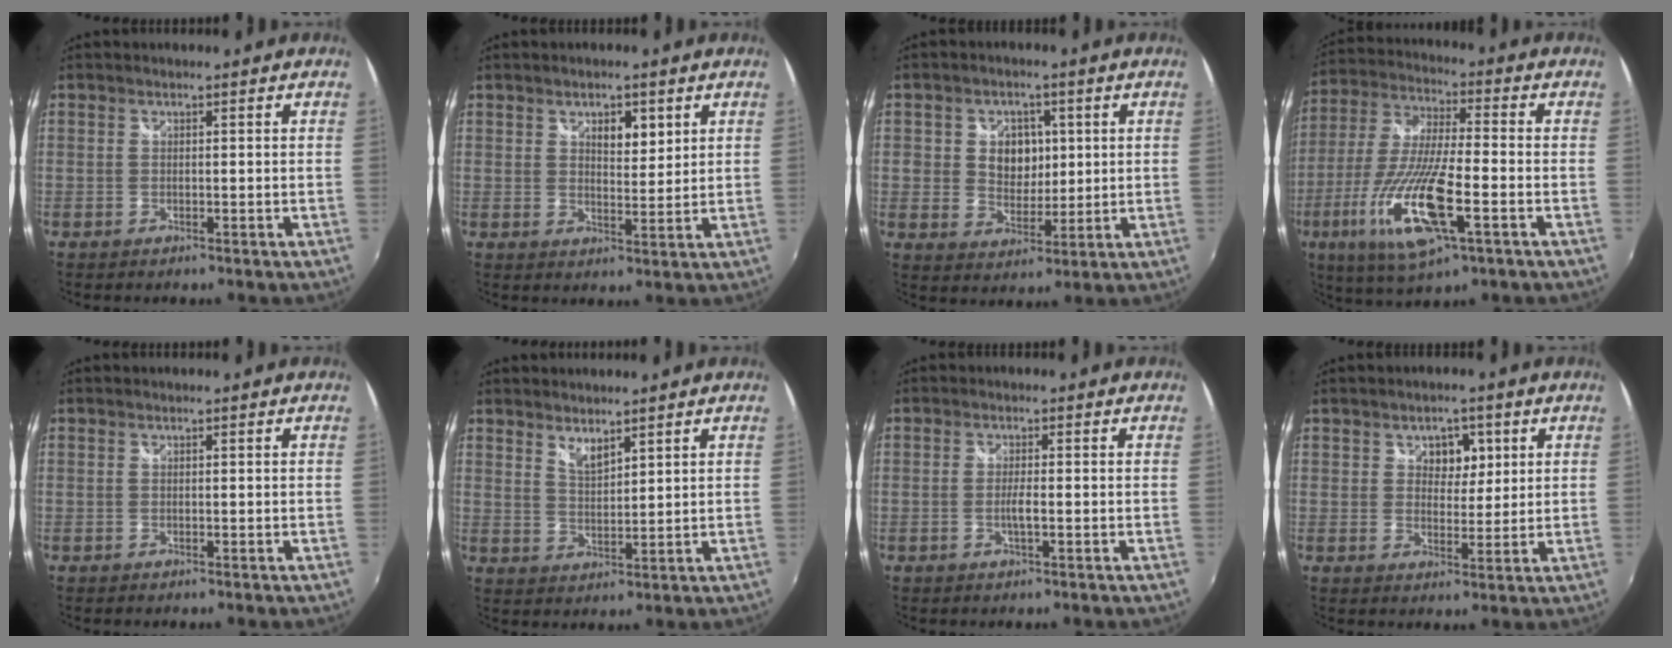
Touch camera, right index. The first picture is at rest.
{"total": 4.5, "force": [2.3, 2.3, 3.1], "torque": [-0.044, 0.003, 0.037]}
{"total": 7.7, "force": [1.3, 6.4, 4.1], "torque": [-0.078, 0.009, 0.027]}
{"total": 18.5, "force": [-7.0, 4.3, 16.6], "torque": [-0.345, -0.034, -0.132]}
{"total": 0.0}
{"total": 3.6, "force": [3.0, 0.9, 1.7], "torque": [-0.027, -0.004, 0.053]}
{"total": 2.0, "force": [-0.6, 0.0, 1.9], "torque": [-0.037, -0.003, -0.011]}
{"total": 4.5, "force": [1.8, 3.4, 2.3], "torque": [-0.026, 0.004, 0.028]}